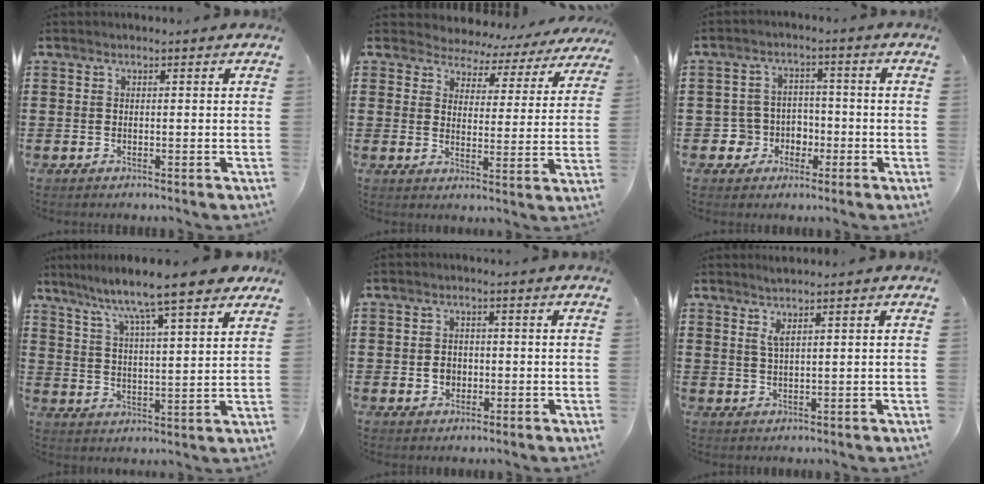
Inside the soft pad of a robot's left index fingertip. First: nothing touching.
{"total": 3.6, "force": [3.4, 1.2, -0.2], "torque": [-0.021, -0.024, 0.053]}
{"total": 4.7, "force": [-1.7, 4.2, 1.3], "torque": [-0.036, 0.012, -0.032]}
{"total": 8.5, "force": [7.4, -0.2, 4.2], "torque": [-0.106, -0.049, 0.118]}
{"total": 2.6, "force": [-0.4, 2.2, 1.3], "torque": [-0.032, 0.003, -0.009]}
{"total": 2.2, "force": [1.5, 0.1, 1.6], "torque": [-0.035, 0.001, 0.027]}